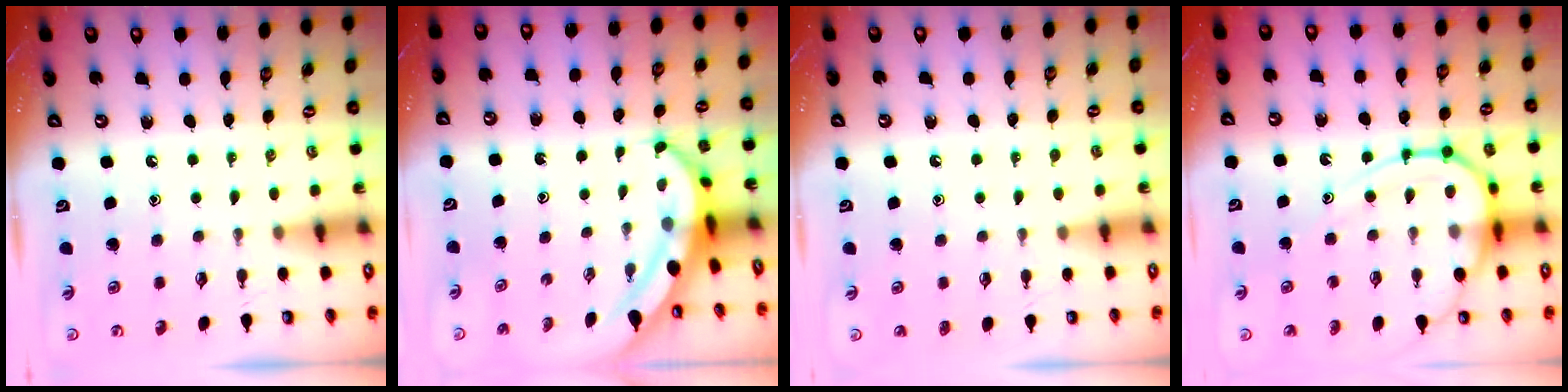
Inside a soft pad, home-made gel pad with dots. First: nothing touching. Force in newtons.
{"total": 5.3, "press": 5.1, "slide": 1.1}
{"total": 1.0, "press": 1.0, "slide": 0.1}
{"total": 14.0, "press": 14.0, "slide": 1.4}